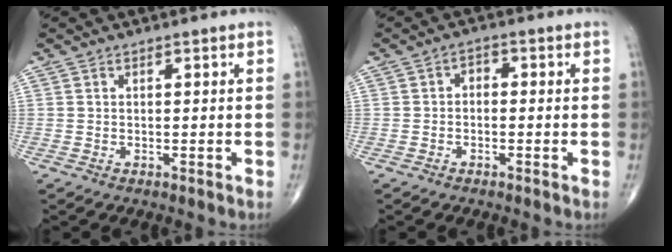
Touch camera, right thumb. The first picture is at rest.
{"total": 2.0, "force": [-0.4, 1.4, 1.4], "torque": [-0.010, 0.013, -0.016]}